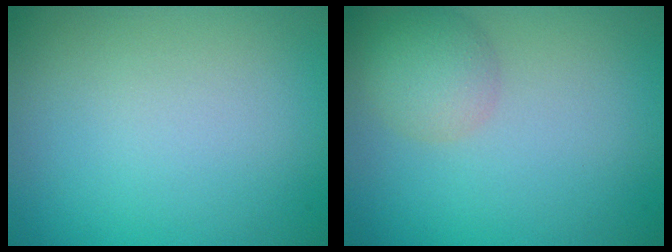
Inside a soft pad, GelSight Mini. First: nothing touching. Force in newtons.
{"total": 3.1, "press": 3.1, "slide": 0.2}